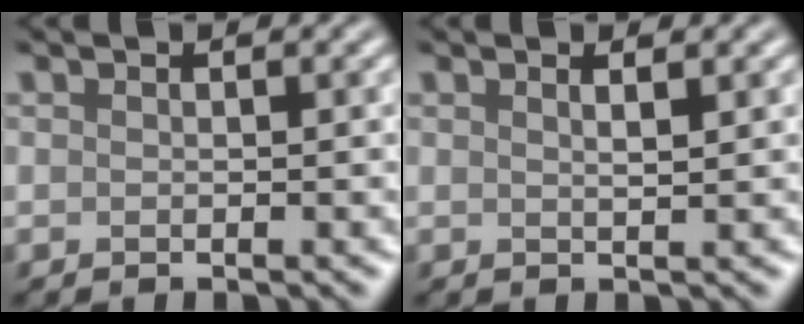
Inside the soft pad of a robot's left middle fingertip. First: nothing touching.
{"total": 1.2, "force": [0.7, 0.4, 0.9], "torque": [-0.007, 0.002, 0.006]}